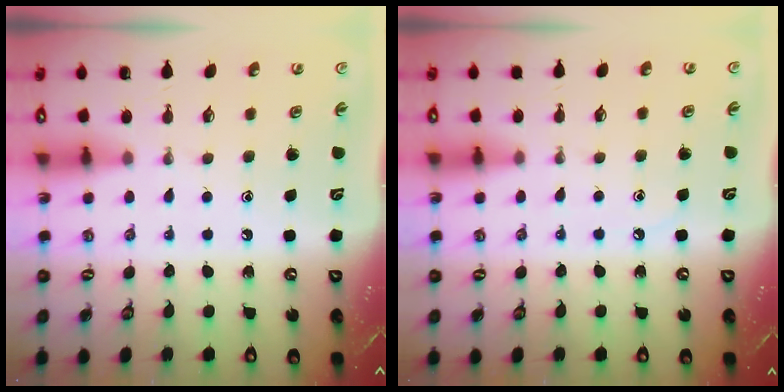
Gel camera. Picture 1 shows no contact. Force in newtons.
{"total": 4.8, "press": 4.7, "slide": 0.8}